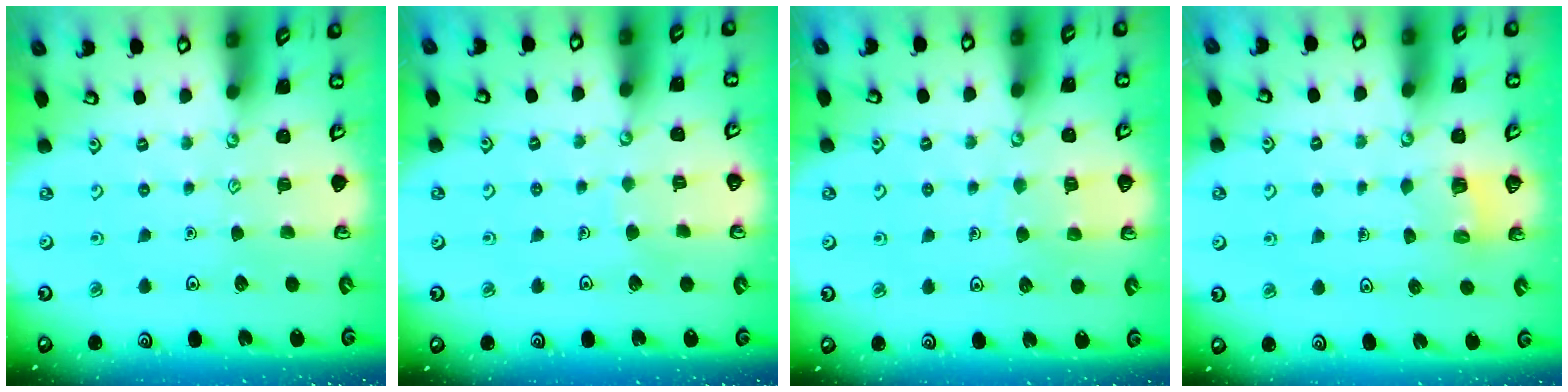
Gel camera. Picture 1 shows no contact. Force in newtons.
{"total": 2.2, "press": 2.2, "slide": 0.1}
{"total": 5.3, "press": 5.3, "slide": 0.3}
{"total": 3.3, "press": 3.3, "slide": 0.1}